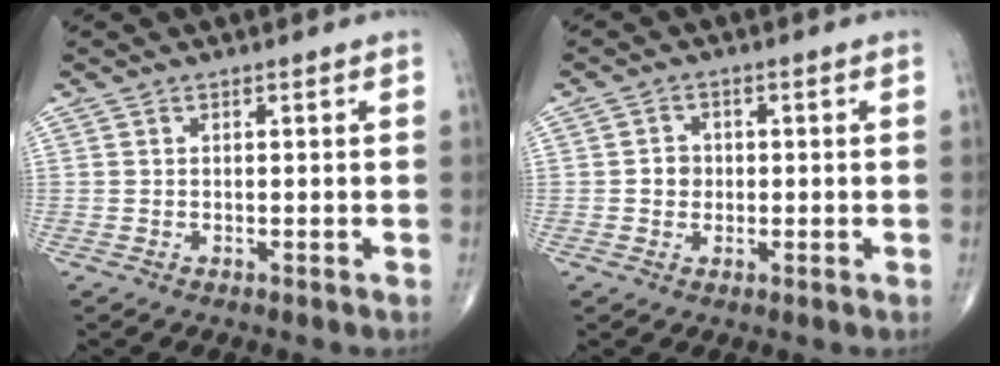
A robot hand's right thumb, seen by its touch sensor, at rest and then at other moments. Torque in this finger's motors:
{"motor_torque": [-0.11, 0.79, 0.23, -0.10, -0.03]}